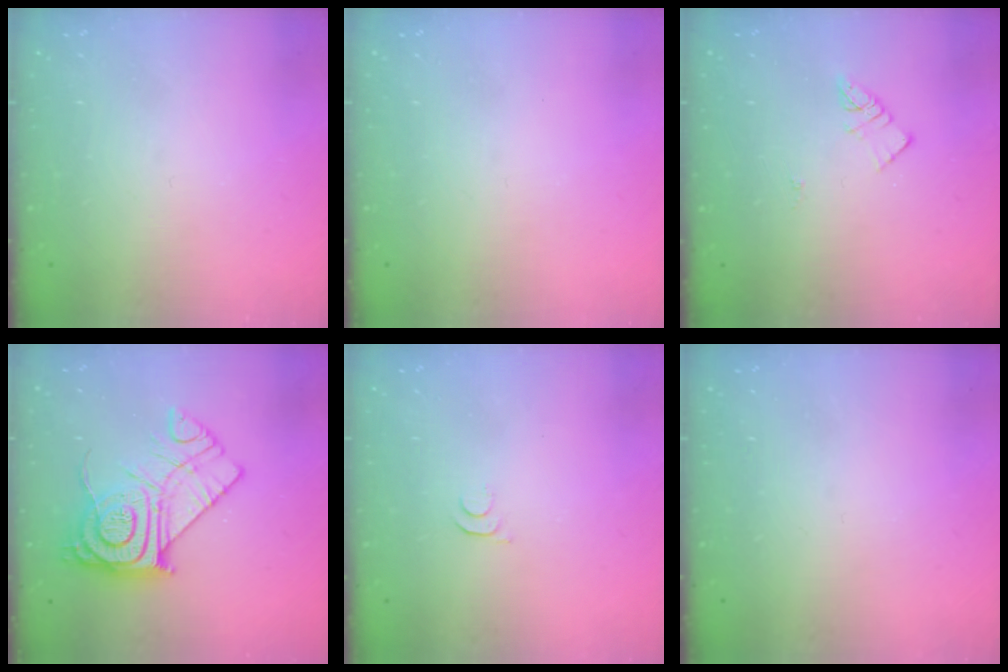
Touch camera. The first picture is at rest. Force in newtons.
{"total": 0.0}
{"total": 3.3, "press": 3.3, "slide": 0.3}
{"total": 17.2, "press": 17.1, "slide": 1.3}
{"total": 3.3, "press": 3.2, "slide": 0.4}
{"total": 0.0}